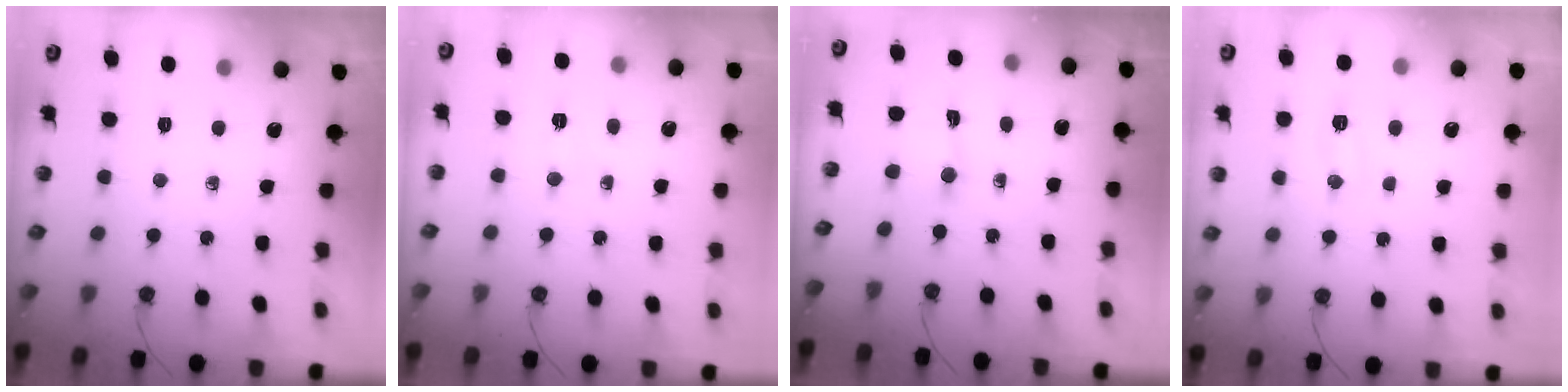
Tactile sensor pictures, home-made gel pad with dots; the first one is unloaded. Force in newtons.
{"total": 2.6, "press": 2.1, "slide": 1.4}
{"total": 0.8, "press": 0.7, "slide": 0.5}
{"total": 15.9, "press": 5.9, "slide": 14.7}